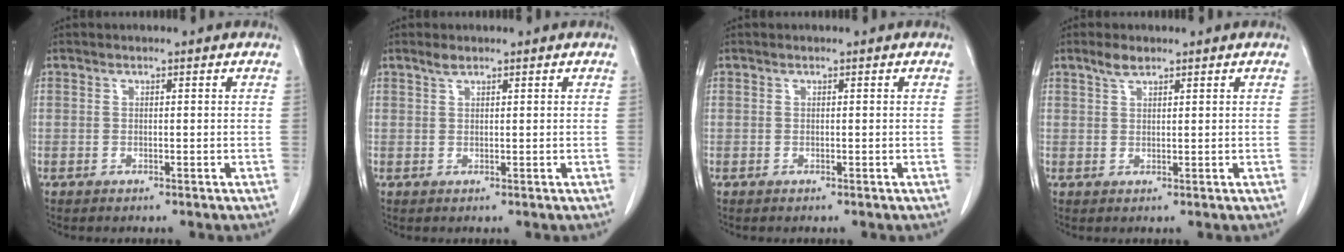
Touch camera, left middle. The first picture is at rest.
{"total": 1.1, "force": [0.9, 0.2, 0.6], "torque": [-0.017, 0.003, 0.021]}
{"total": 0.0}
{"total": 2.2, "force": [1.7, 0.6, 1.2], "torque": [-0.029, 0.004, 0.034]}